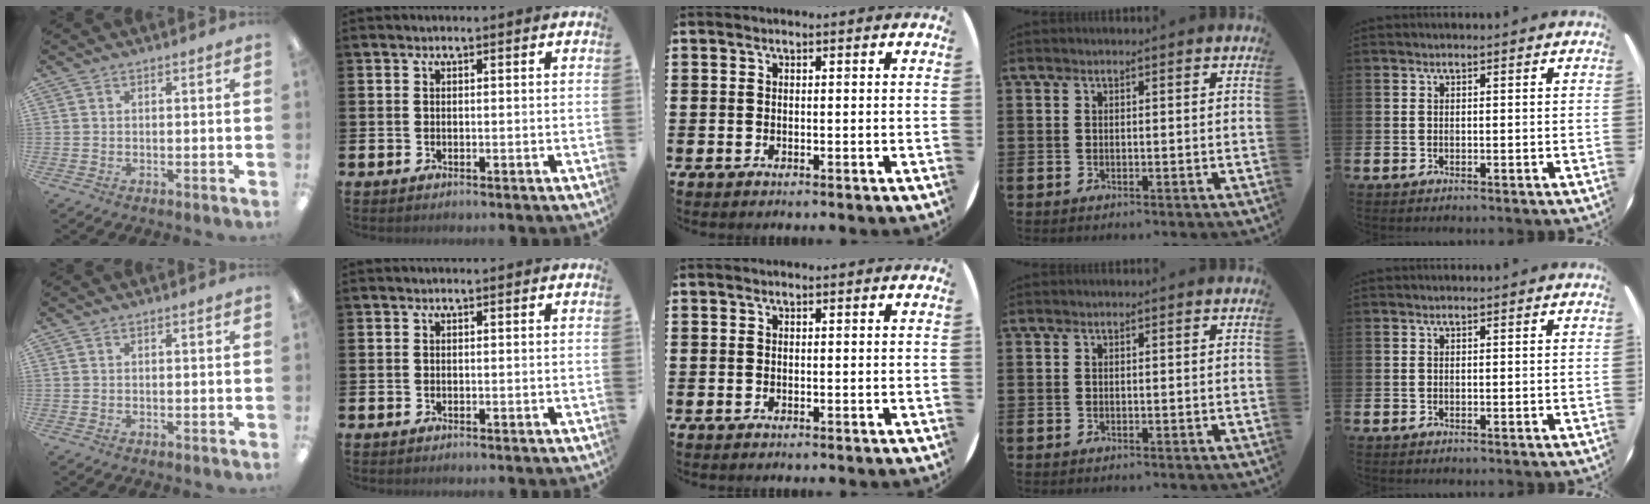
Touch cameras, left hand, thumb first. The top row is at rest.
{}